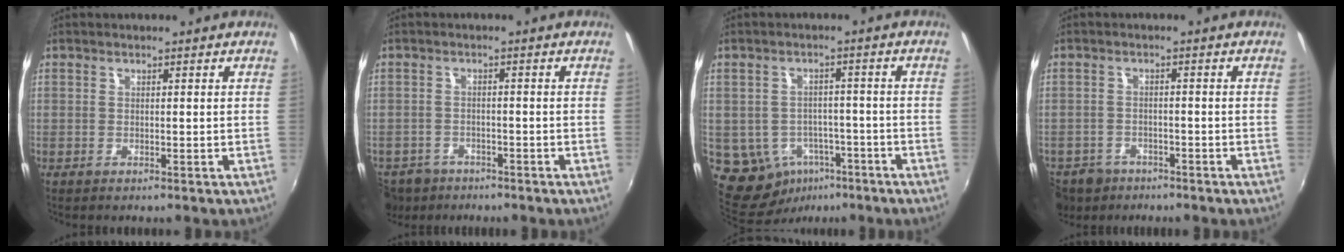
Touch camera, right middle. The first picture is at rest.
{"total": 8.0, "force": [-5.6, 5.1, 2.6], "torque": [-0.078, -0.011, -0.092]}
{"total": 8.8, "force": [-4.1, 7.0, 3.5], "torque": [-0.084, 0.008, -0.039]}
{"total": 9.0, "force": [-5.9, 6.1, 2.9], "torque": [-0.092, -0.008, -0.095]}